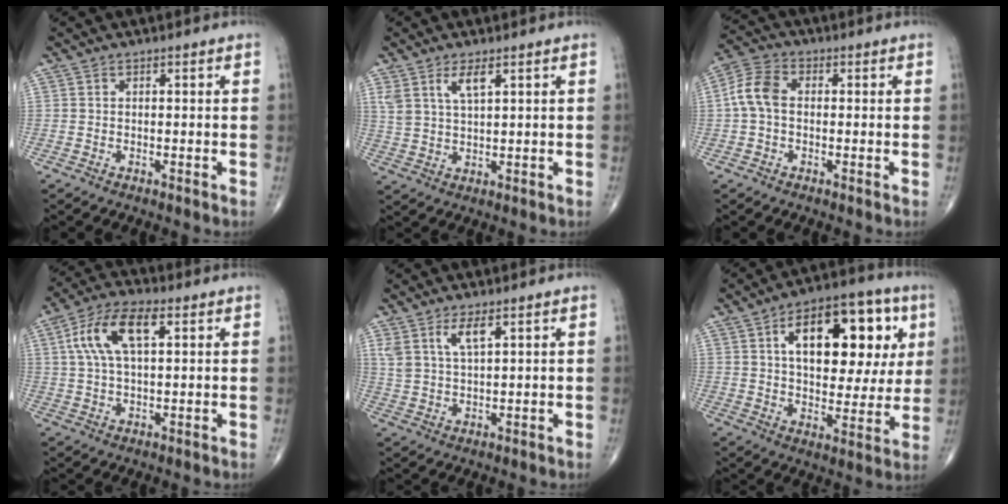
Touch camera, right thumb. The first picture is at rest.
{"total": 4.9, "force": [2.7, 1.7, 3.8], "torque": [-0.076, -0.010, 0.059]}
{"total": 6.7, "force": [0.0, 4.5, 5.0], "torque": [-0.102, 0.020, -0.011]}
{"total": 11.2, "force": [3.4, 5.0, 9.4], "torque": [-0.191, 0.018, 0.062]}
{"total": 5.2, "force": [2.9, 1.8, 4.0], "torque": [-0.080, -0.012, 0.062]}
{"total": 22.4, "force": [6.9, 11.7, 17.9], "torque": [-0.220, 0.001, 0.099]}